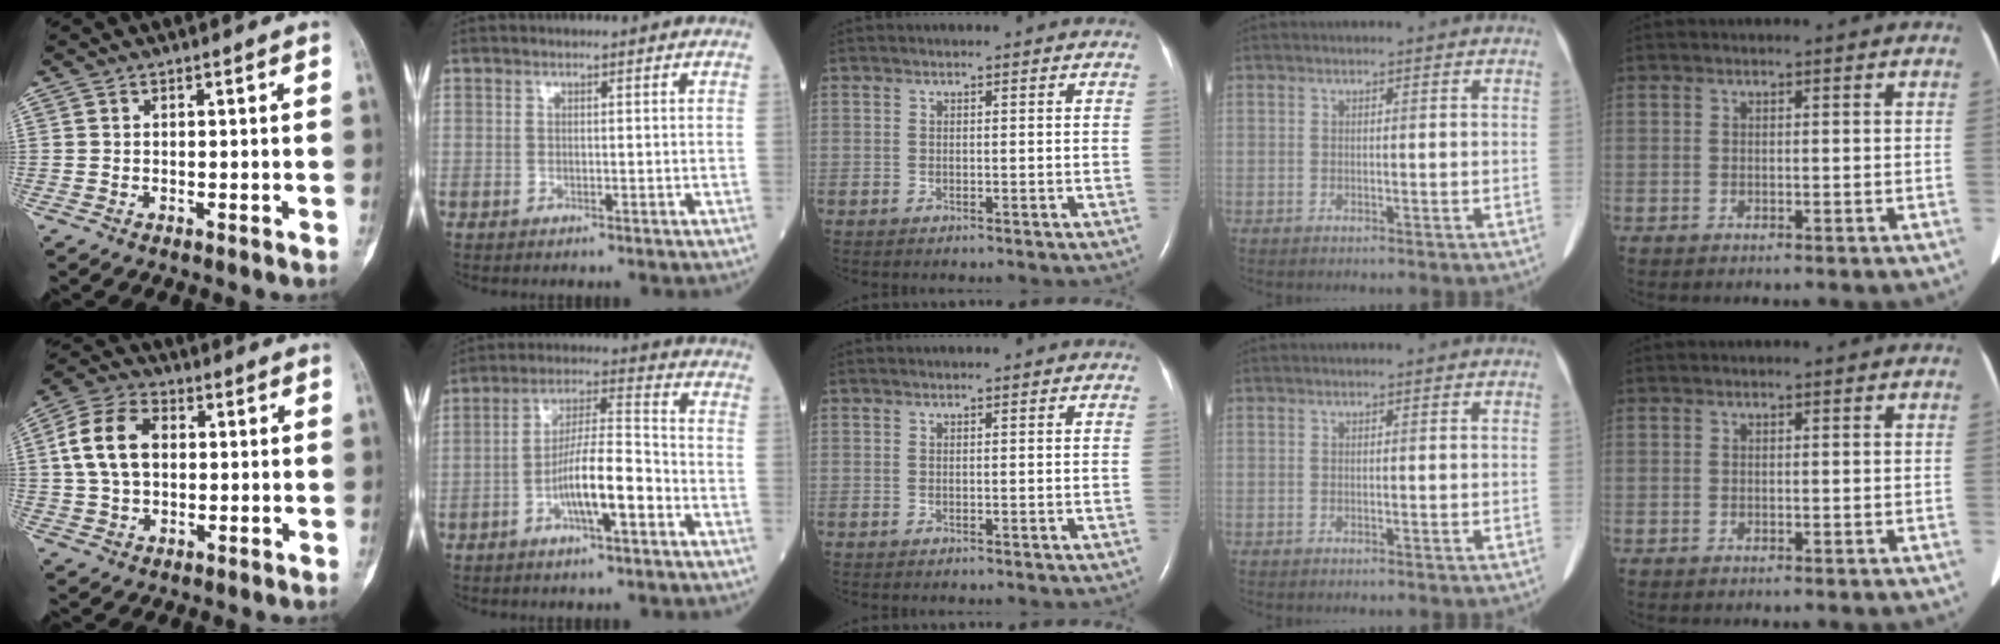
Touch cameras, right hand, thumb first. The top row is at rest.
{"thumb": {"total": 11.2, "force": [1.6, 7.6, 8.1], "torque": [-0.151, 0.019, 0.026]}, "index": {"total": 10.0, "force": [-3.8, 1.6, 9.1], "torque": [-0.167, 0.010, -0.068]}}